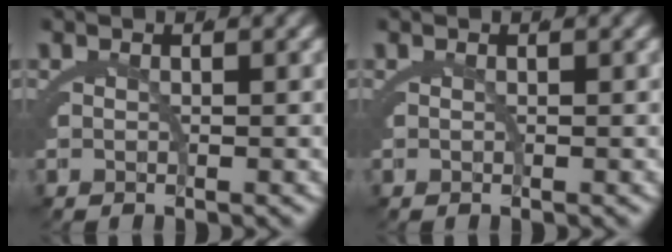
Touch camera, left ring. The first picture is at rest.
{"total": 0.0}